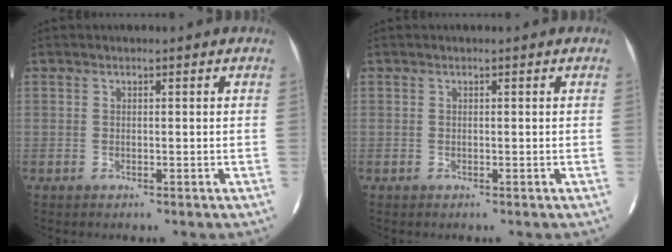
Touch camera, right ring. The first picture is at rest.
{"total": 0.0}